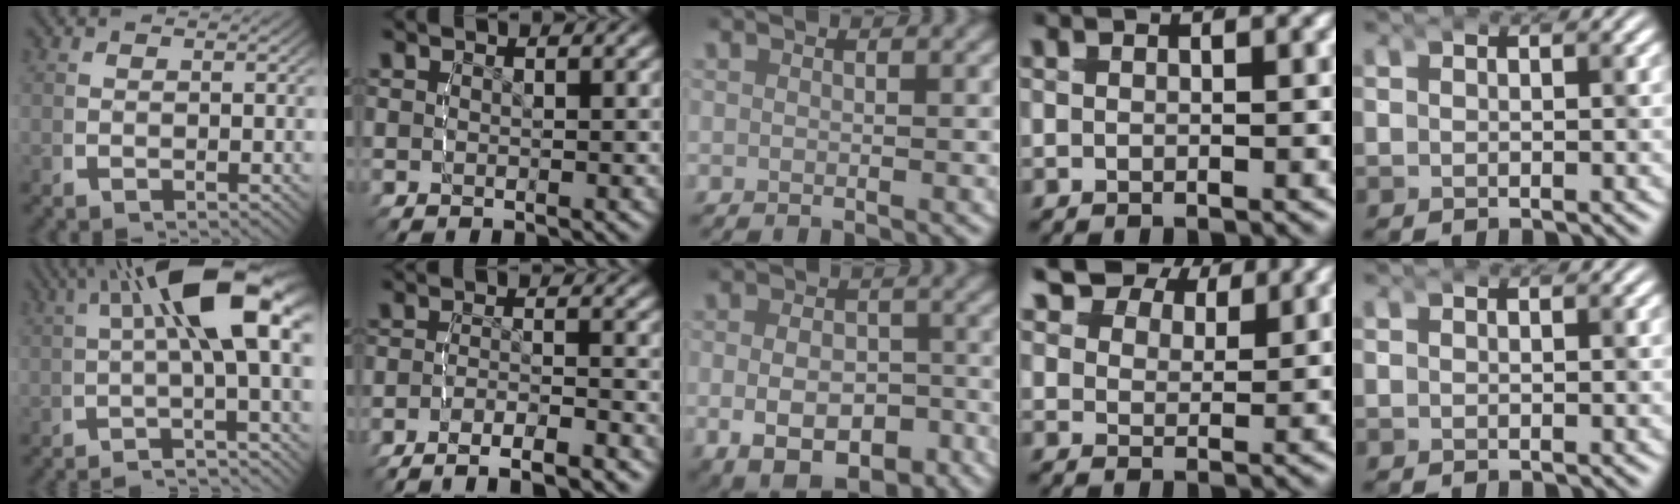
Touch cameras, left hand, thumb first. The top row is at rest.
{"thumb": {"total": 11.8, "force": [0.4, 4.3, 11.0], "torque": [-0.157, 0.007, 0.002]}, "index": {"total": 6.8, "force": [-6.0, 2.1, 2.4], "torque": [-0.041, -0.015, -0.097]}, "middle": {"total": 7.7, "force": [-4.0, 4.9, 4.4], "torque": [-0.064, -0.028, -0.055]}, "ring": {"total": 8.3, "force": [5.2, 5.1, 4.0], "torque": [-0.063, 0.009, 0.071]}}